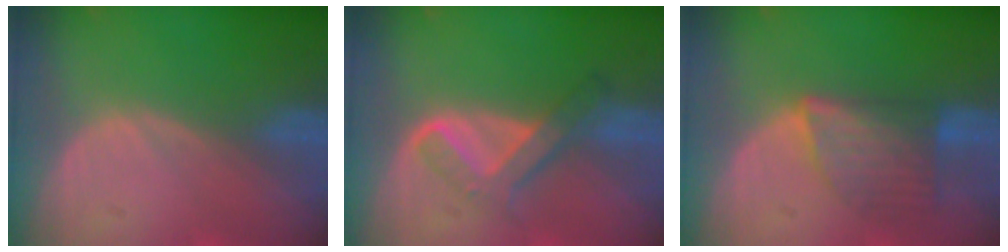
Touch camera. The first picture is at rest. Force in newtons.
{"total": 6.0, "press": 5.3, "slide": 2.8}
{"total": 6.7, "press": 6.6, "slide": 1.3}